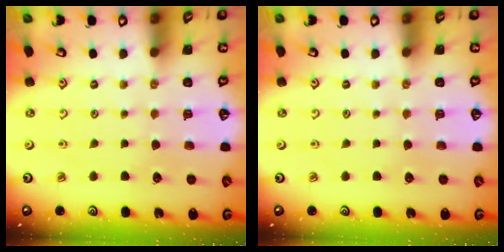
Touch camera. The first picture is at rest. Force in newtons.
{"total": 0.0}